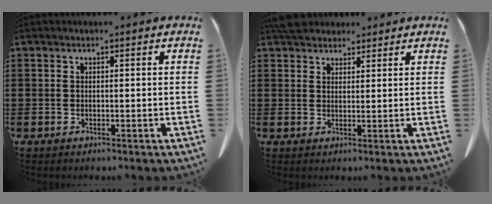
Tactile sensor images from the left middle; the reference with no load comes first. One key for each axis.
{"total": 4.0, "fx": 3.6, "fy": 1.4, "fz": 1.0, "tx": -0.022, "ty": -0.004, "tz": 0.069}